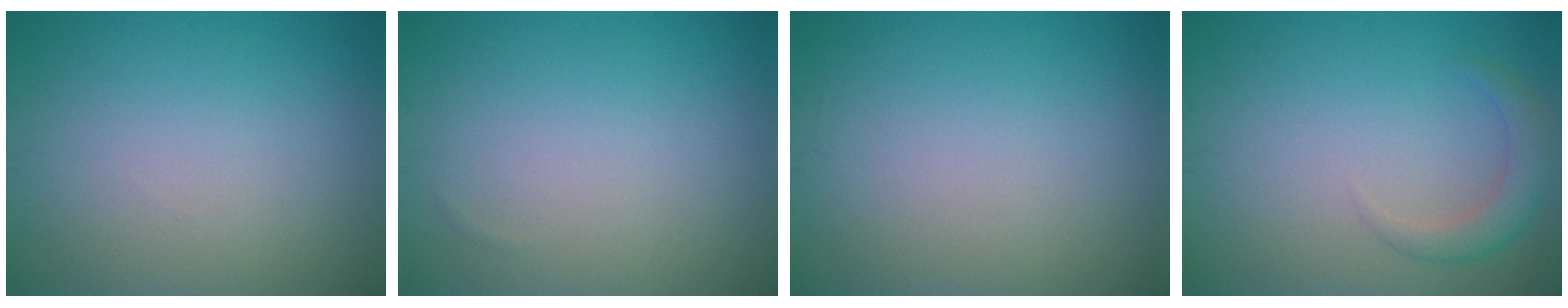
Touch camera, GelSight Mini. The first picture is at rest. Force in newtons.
{"total": 0.0}
{"total": 0.0}
{"total": 2.4, "press": 2.4, "slide": 0.4}